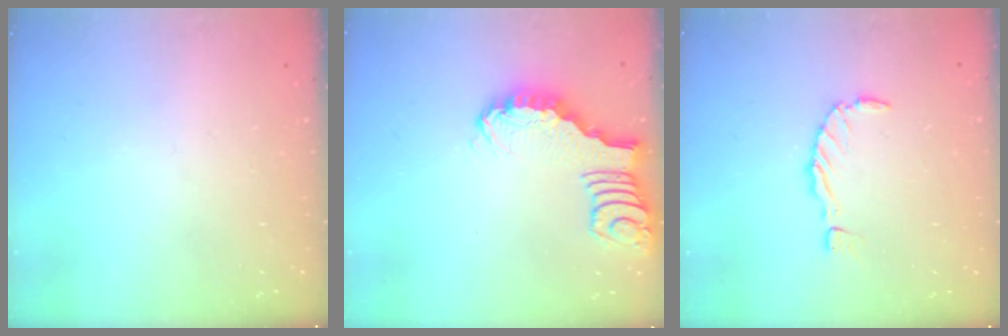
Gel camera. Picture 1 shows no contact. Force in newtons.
{"total": 2.8, "press": 2.7, "slide": 0.4}
{"total": 0.0}